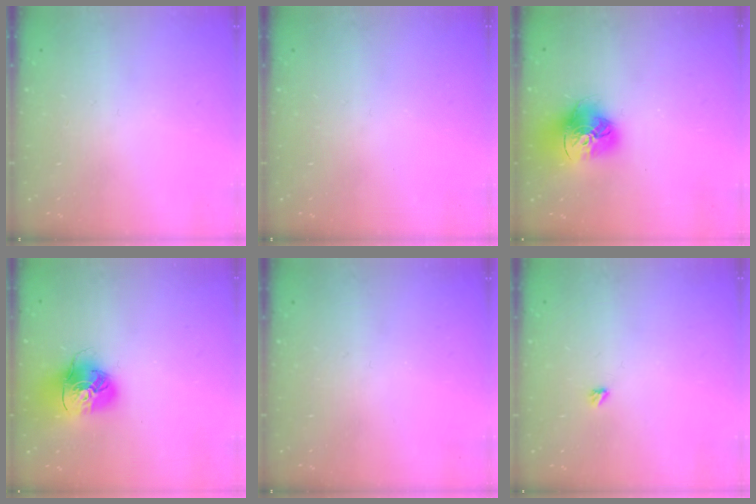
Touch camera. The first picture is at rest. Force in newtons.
{"total": 0.0}
{"total": 17.9, "press": 17.9, "slide": 1.6}
{"total": 16.2, "press": 16.1, "slide": 2.0}
{"total": 0.0}
{"total": 2.9, "press": 2.9, "slide": 0.5}